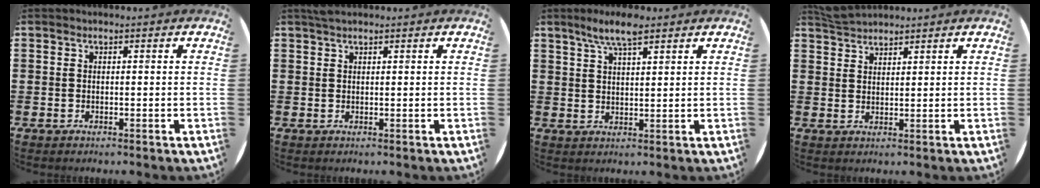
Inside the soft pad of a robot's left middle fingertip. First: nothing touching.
{"total": 0.9, "force": [0.9, 0.1, 0.3], "torque": [-0.006, 0.003, 0.016]}
{"total": 5.3, "force": [3.9, 1.2, 3.3], "torque": [-0.064, 0.000, 0.067]}
{"total": 3.0, "force": [2.9, 0.4, 0.2], "torque": [-0.011, -0.001, 0.057]}